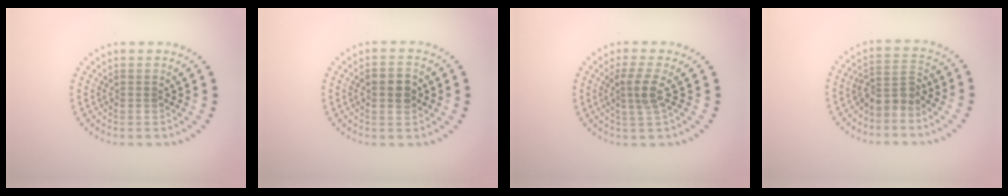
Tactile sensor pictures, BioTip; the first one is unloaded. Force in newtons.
{"total": 2.4, "press": 2.4, "slide": 0.2}
{"total": 2.5, "press": 1.9, "slide": 1.5}
{"total": 2.6, "press": 1.9, "slide": 1.8}